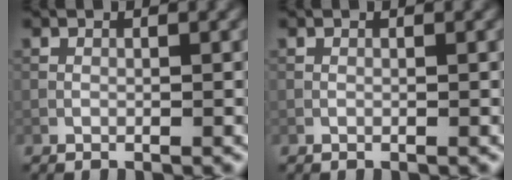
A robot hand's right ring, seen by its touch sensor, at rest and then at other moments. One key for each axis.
{"total": 0.0}